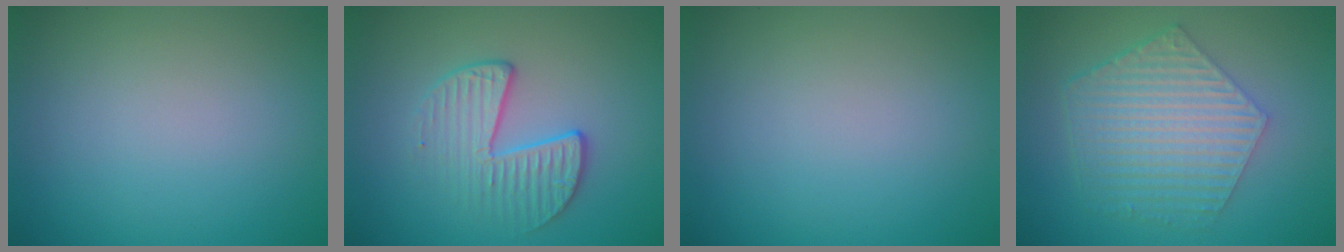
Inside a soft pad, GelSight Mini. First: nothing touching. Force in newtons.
{"total": 3.4, "press": 2.9, "slide": 1.8}
{"total": 0.0}
{"total": 6.2, "press": 4.5, "slide": 4.3}